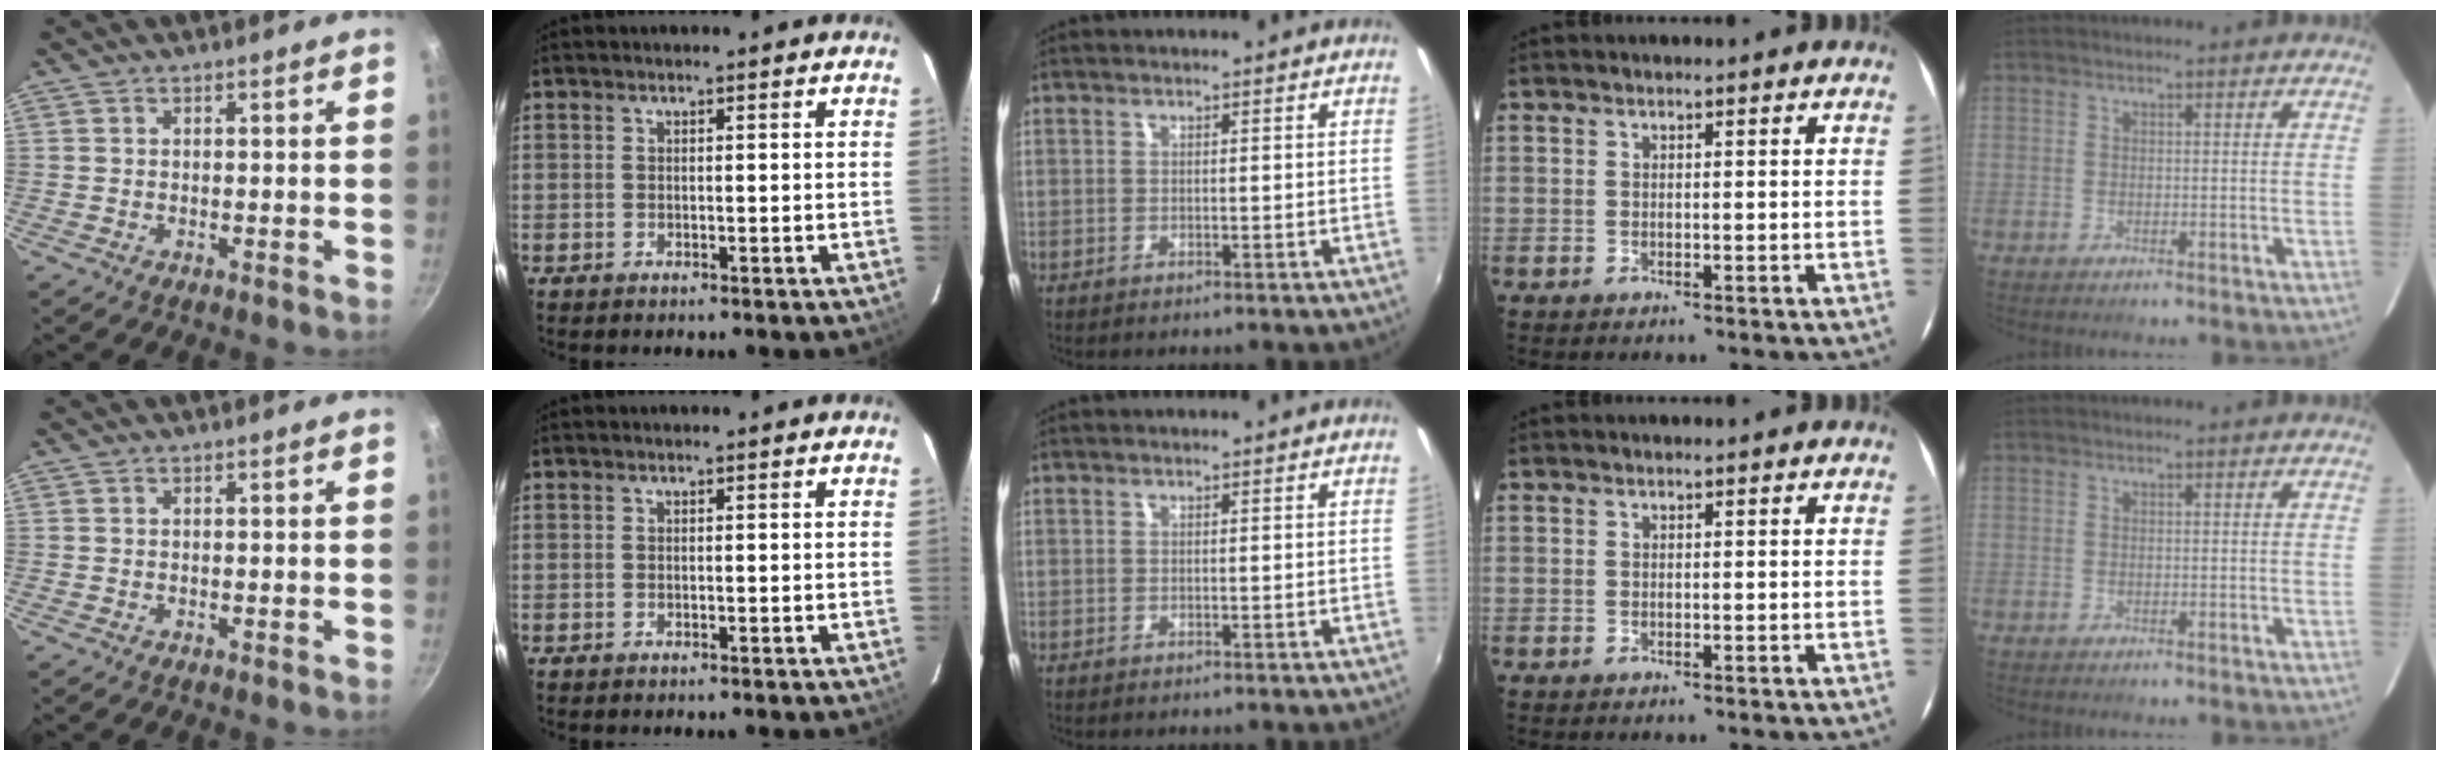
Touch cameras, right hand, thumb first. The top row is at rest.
{}